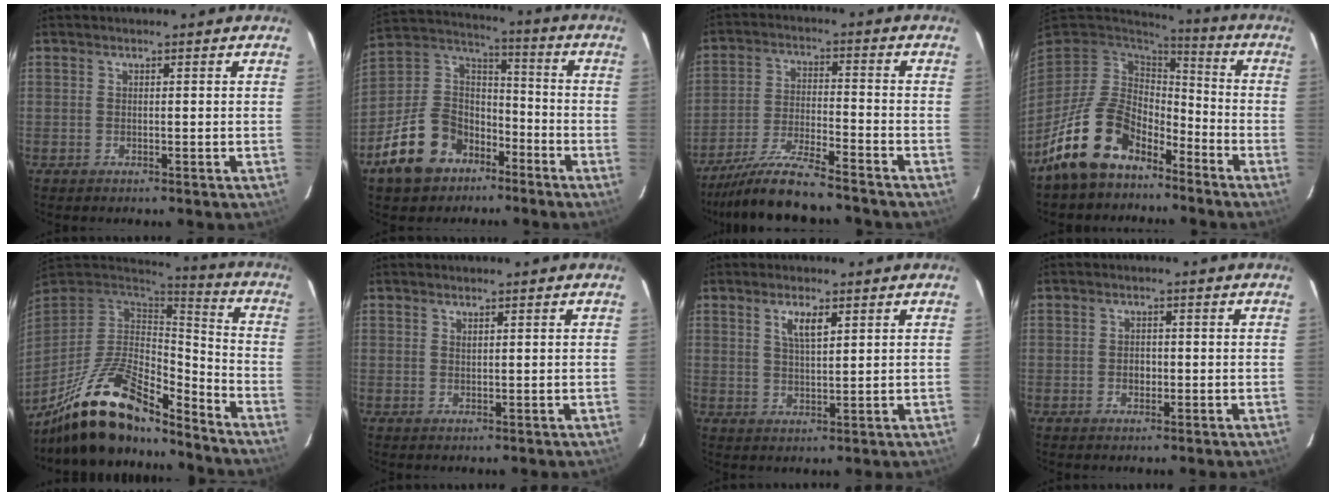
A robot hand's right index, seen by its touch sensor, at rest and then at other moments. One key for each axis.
{"total": 16.5, "fx": -9.3, "fy": 11.5, "fz": 7.3, "tx": -0.180, "ty": 0.042, "tz": -0.145}
{"total": 12.6, "fx": -11.4, "fy": 0.7, "fz": 5.3, "tx": -0.112, "ty": -0.013, "tz": -0.201}
{"total": 14.8, "fx": -9.8, "fy": 8.6, "fz": 7.0, "tx": -0.157, "ty": 0.005, "tz": -0.163}
{"total": 20.1, "fx": -15.0, "fy": 6.6, "fz": 11.7, "tx": -0.241, "ty": -0.018, "tz": -0.266}
{"total": 0.6, "fx": 0.5, "fy": 0.1, "fz": 0.3, "tx": -0.005, "ty": 0.001, "tz": 0.010}
{"total": 4.0, "fx": 2.1, "fy": 1.2, "fz": 3.2, "tx": -0.059, "ty": 0.001, "tz": 0.039}
{"total": 1.8, "fx": -0.4, "fy": 1.5, "fz": 0.9, "tx": -0.017, "ty": 0.004, "tz": -0.007}